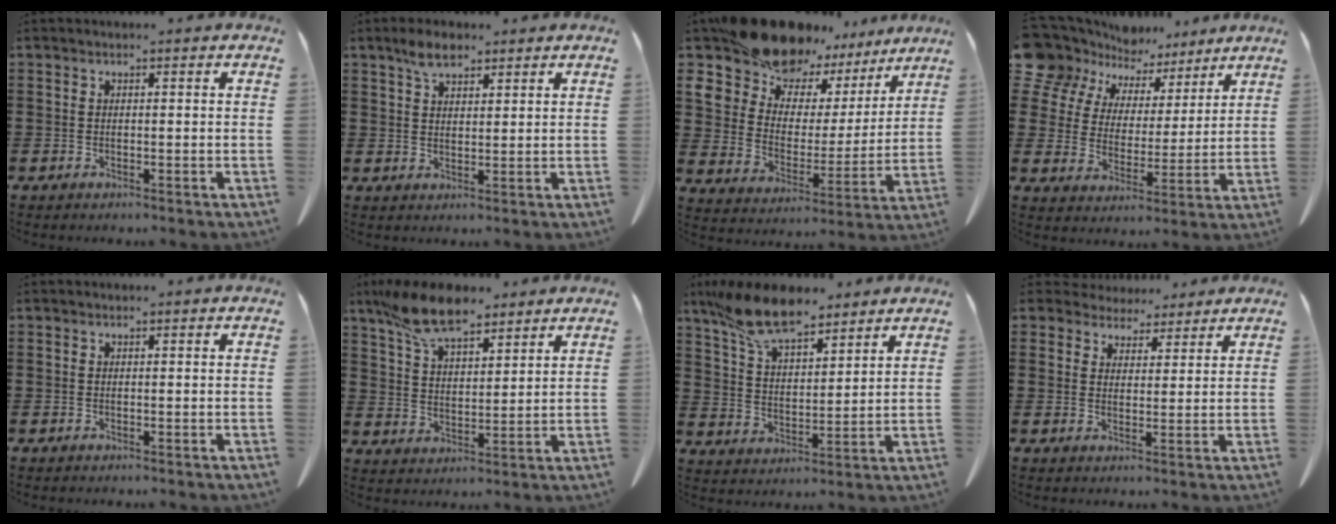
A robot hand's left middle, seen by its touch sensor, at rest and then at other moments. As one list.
[{"total": 4.0, "force": [2.9, 1.8, 2.1], "torque": [-0.039, 0.004, 0.051]}, {"total": 14.4, "force": [12.7, 5.8, 3.4], "torque": [-0.124, -0.088, 0.231]}, {"total": 8.3, "force": [6.6, 4.9, 0.7], "torque": [-0.060, -0.033, 0.126]}, {"total": 0.0}, {"total": 10.5, "force": [8.1, 3.7, 5.6], "torque": [-0.131, -0.009, 0.154]}, {"total": 11.7, "force": [9.1, 3.6, 6.3], "torque": [-0.148, -0.018, 0.171]}, {"total": 3.9, "force": [3.6, 1.4, 0.0], "torque": [-0.015, -0.007, 0.070]}]